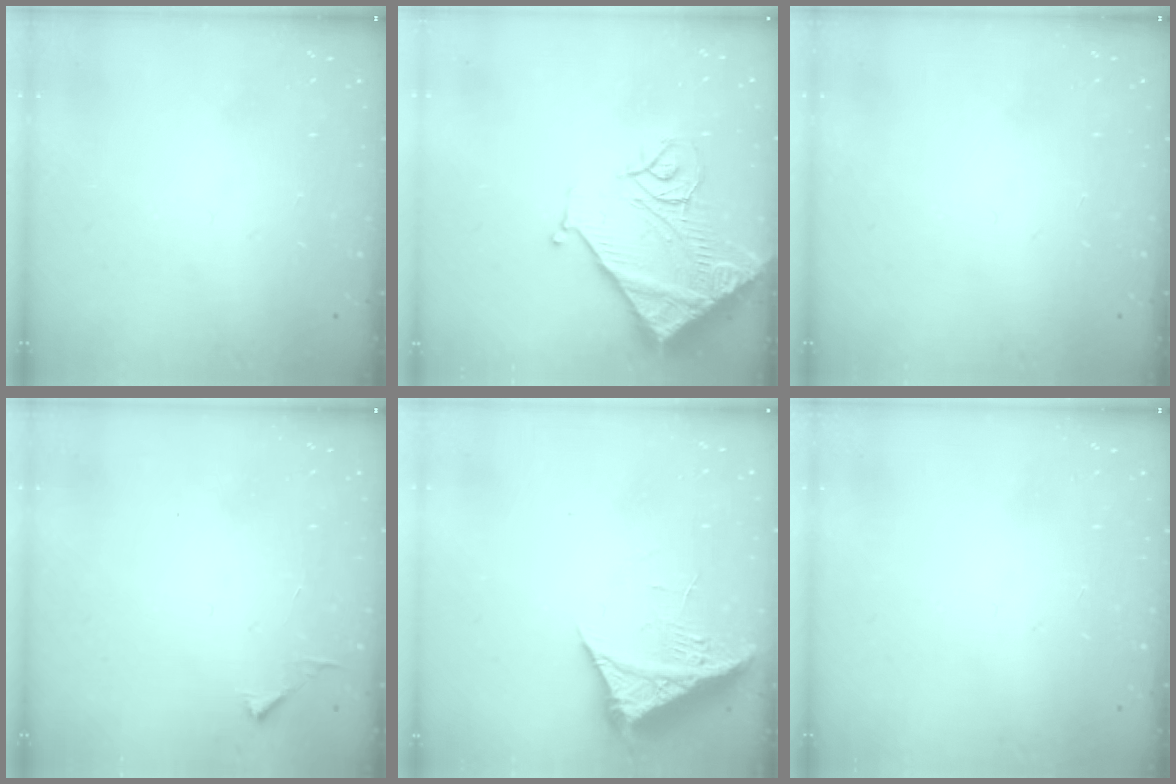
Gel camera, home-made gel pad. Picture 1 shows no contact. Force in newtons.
{"total": 16.6, "press": 16.5, "slide": 1.7}
{"total": 0.0}
{"total": 2.8, "press": 2.8, "slide": 0.3}
{"total": 7.2, "press": 7.2, "slide": 0.8}
{"total": 0.0}